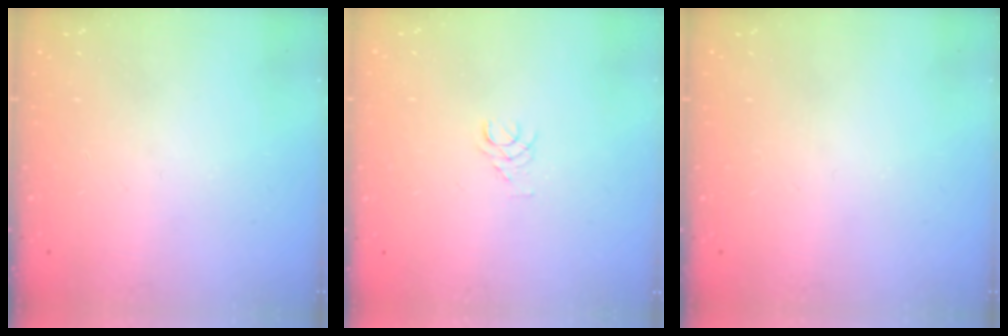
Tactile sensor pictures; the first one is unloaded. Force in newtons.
{"total": 3.6, "press": 3.5, "slide": 0.4}
{"total": 0.0}